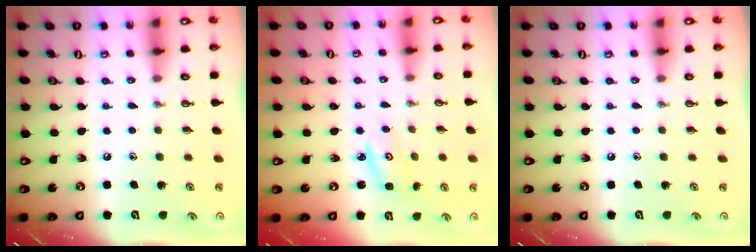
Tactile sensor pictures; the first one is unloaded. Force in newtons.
{"total": 2.2, "press": 2.2, "slide": 0.2}
{"total": 0.0}